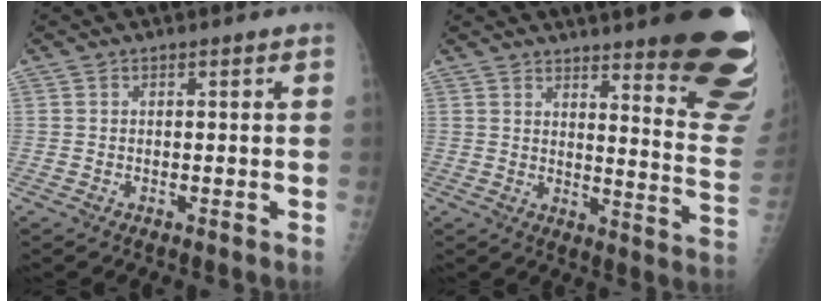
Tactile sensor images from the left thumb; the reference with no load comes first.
{"total": 23.1, "force": [16.6, 3.8, 15.5], "torque": [-0.156, -0.121, 0.200]}